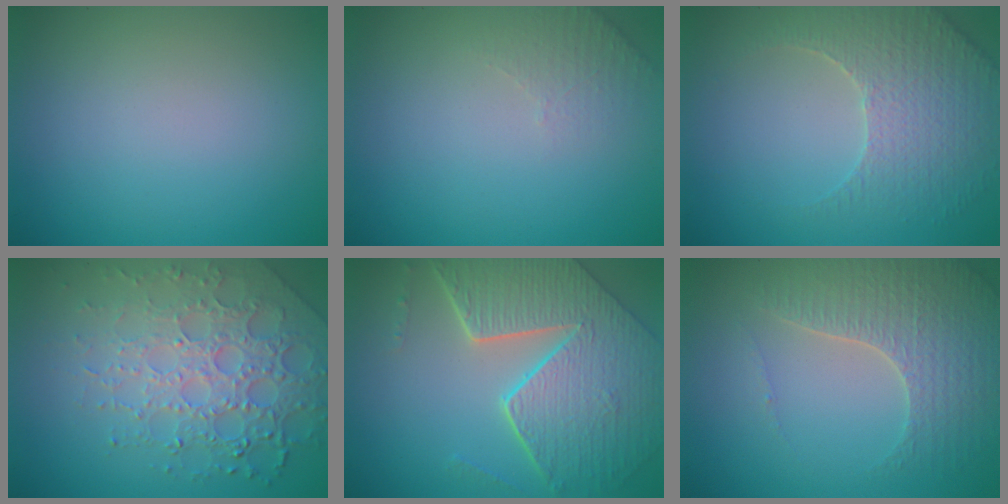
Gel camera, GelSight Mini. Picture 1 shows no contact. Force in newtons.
{"total": 1.6, "press": 1.5, "slide": 0.4}
{"total": 3.7, "press": 3.6, "slide": 1.0}
{"total": 7.2, "press": 5.2, "slide": 5.0}
{"total": 9.0, "press": 6.4, "slide": 6.4}
{"total": 4.0, "press": 3.9, "slide": 1.1}